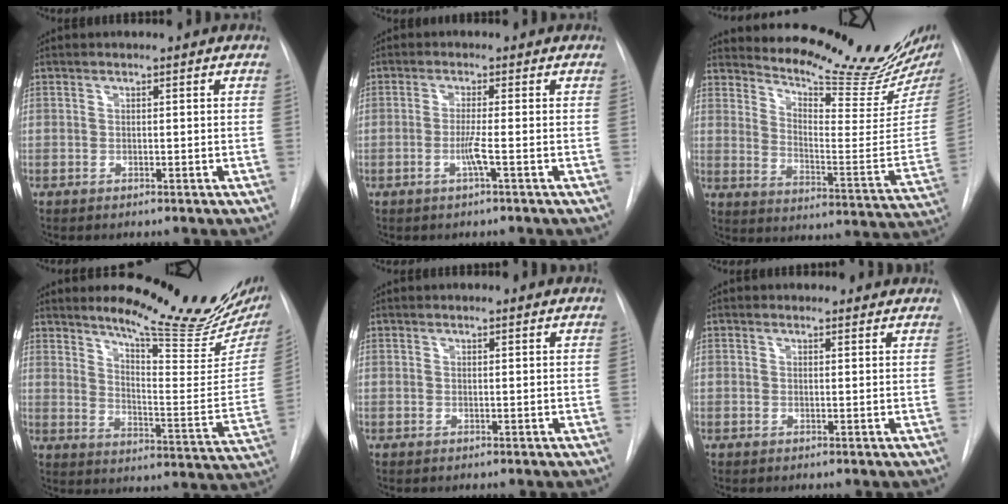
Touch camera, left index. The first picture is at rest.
{"total": 2.4, "force": [-0.9, -0.6, 2.1], "torque": [-0.046, -0.004, -0.018]}
{"total": 18.7, "force": [17.5, 0.4, 6.4], "torque": [-0.107, -0.112, 0.234]}
{"total": 17.9, "force": [15.5, 1.0, 8.8], "torque": [-0.127, -0.096, 0.206]}
{"total": 2.5, "force": [2.4, 0.4, 0.5], "torque": [-0.013, 0.018, 0.027]}
{"total": 2.5, "force": [2.4, 0.8, -0.1], "torque": [0.000, 0.001, 0.017]}